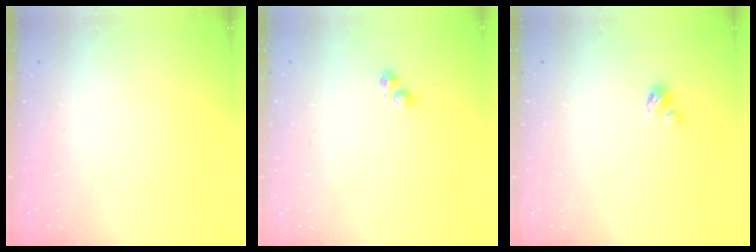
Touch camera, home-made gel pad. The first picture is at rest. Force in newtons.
{"total": 3.2, "press": 3.2, "slide": 0.4}
{"total": 2.9, "press": 2.9, "slide": 0.3}